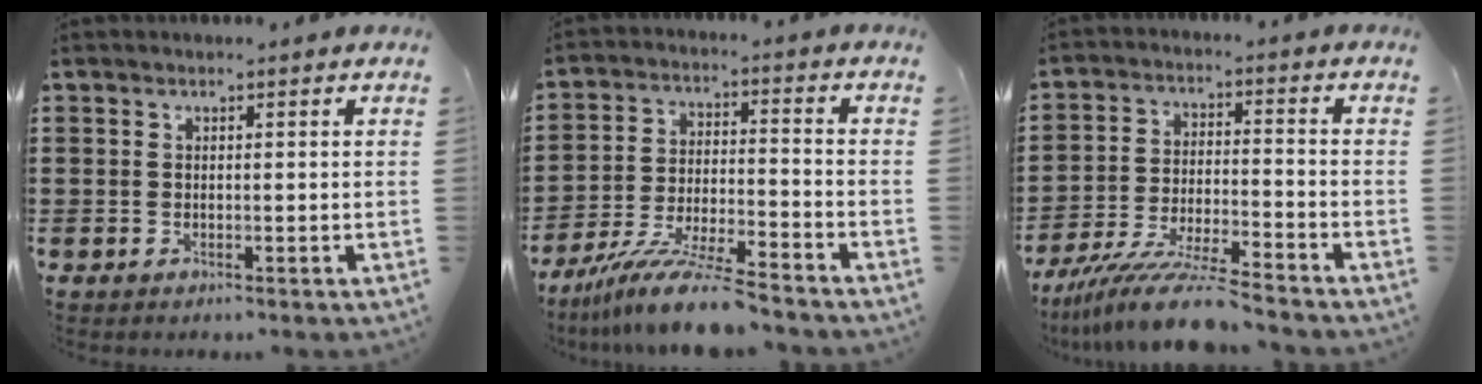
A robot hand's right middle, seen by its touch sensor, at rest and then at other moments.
{"total": 10.5, "force": [-9.2, 0.4, 5.1], "torque": [-0.097, 0.009, -0.178]}
{"total": 10.3, "force": [-9.0, 0.4, 5.0], "torque": [-0.097, 0.006, -0.175]}